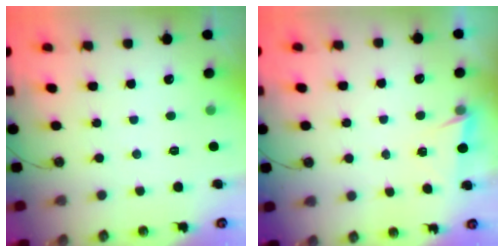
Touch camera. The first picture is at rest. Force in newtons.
{"total": 2.4, "press": 2.2, "slide": 1.1}